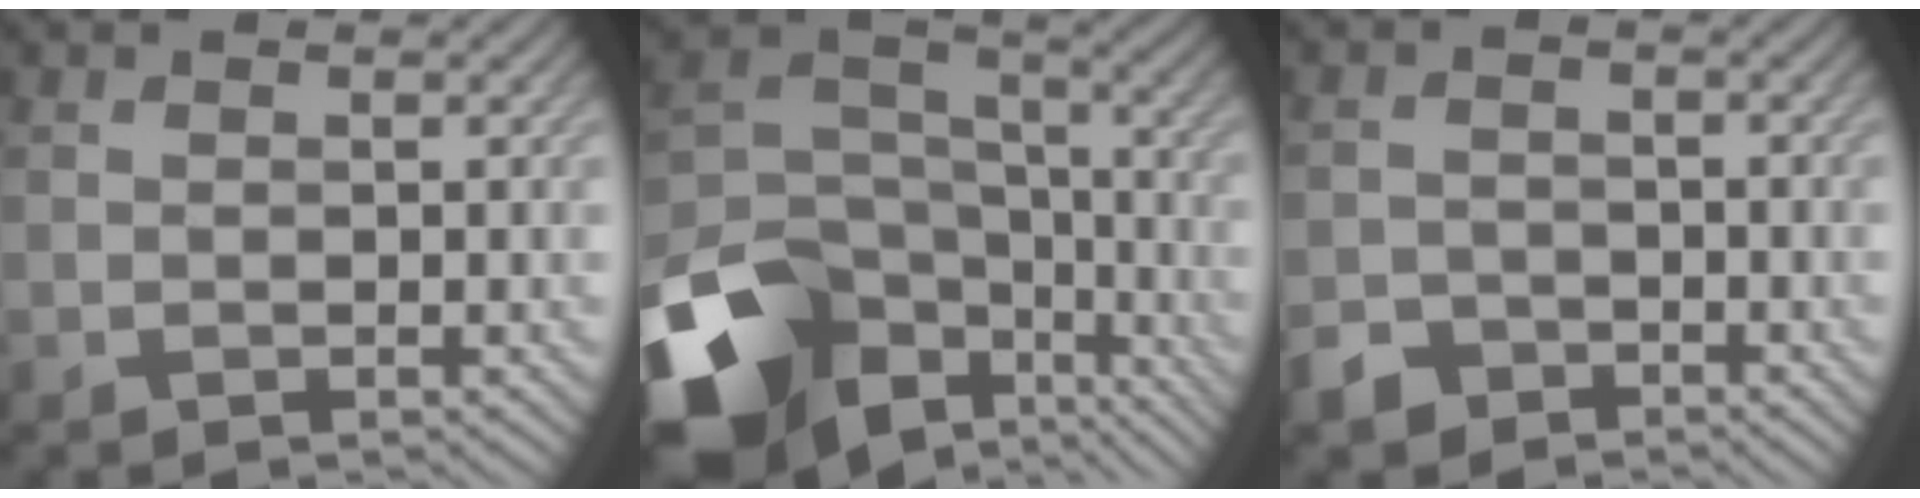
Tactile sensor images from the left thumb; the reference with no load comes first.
{"total": 17.3, "force": [-10.2, 10.9, 8.9], "torque": [-0.237, -0.039, -0.162]}
{"total": 3.0, "force": [-2.3, 1.8, 0.8], "torque": [-0.014, -0.003, -0.050]}